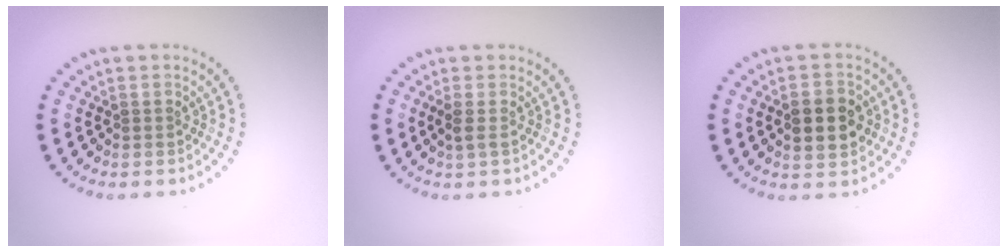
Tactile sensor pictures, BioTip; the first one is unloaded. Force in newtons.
{"total": 1.1, "press": 0.9, "slide": 0.6}
{"total": 4.6, "press": 4.6, "slide": 0.2}